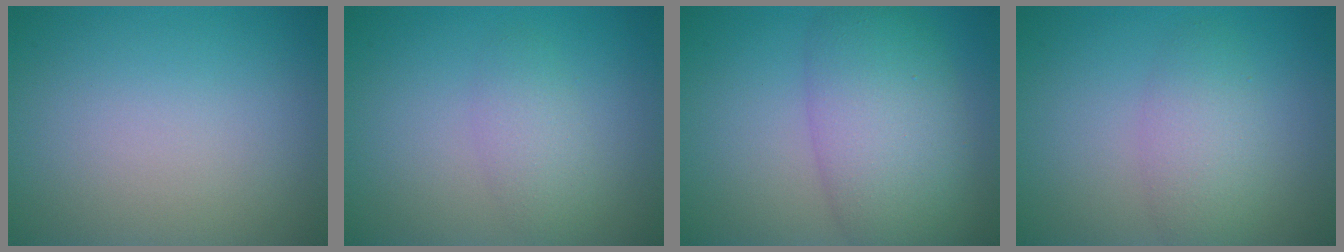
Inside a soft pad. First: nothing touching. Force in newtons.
{"total": 2.2, "press": 2.2, "slide": 0.1}
{"total": 7.7, "press": 7.7, "slide": 0.4}
{"total": 3.3, "press": 3.3, "slide": 0.1}